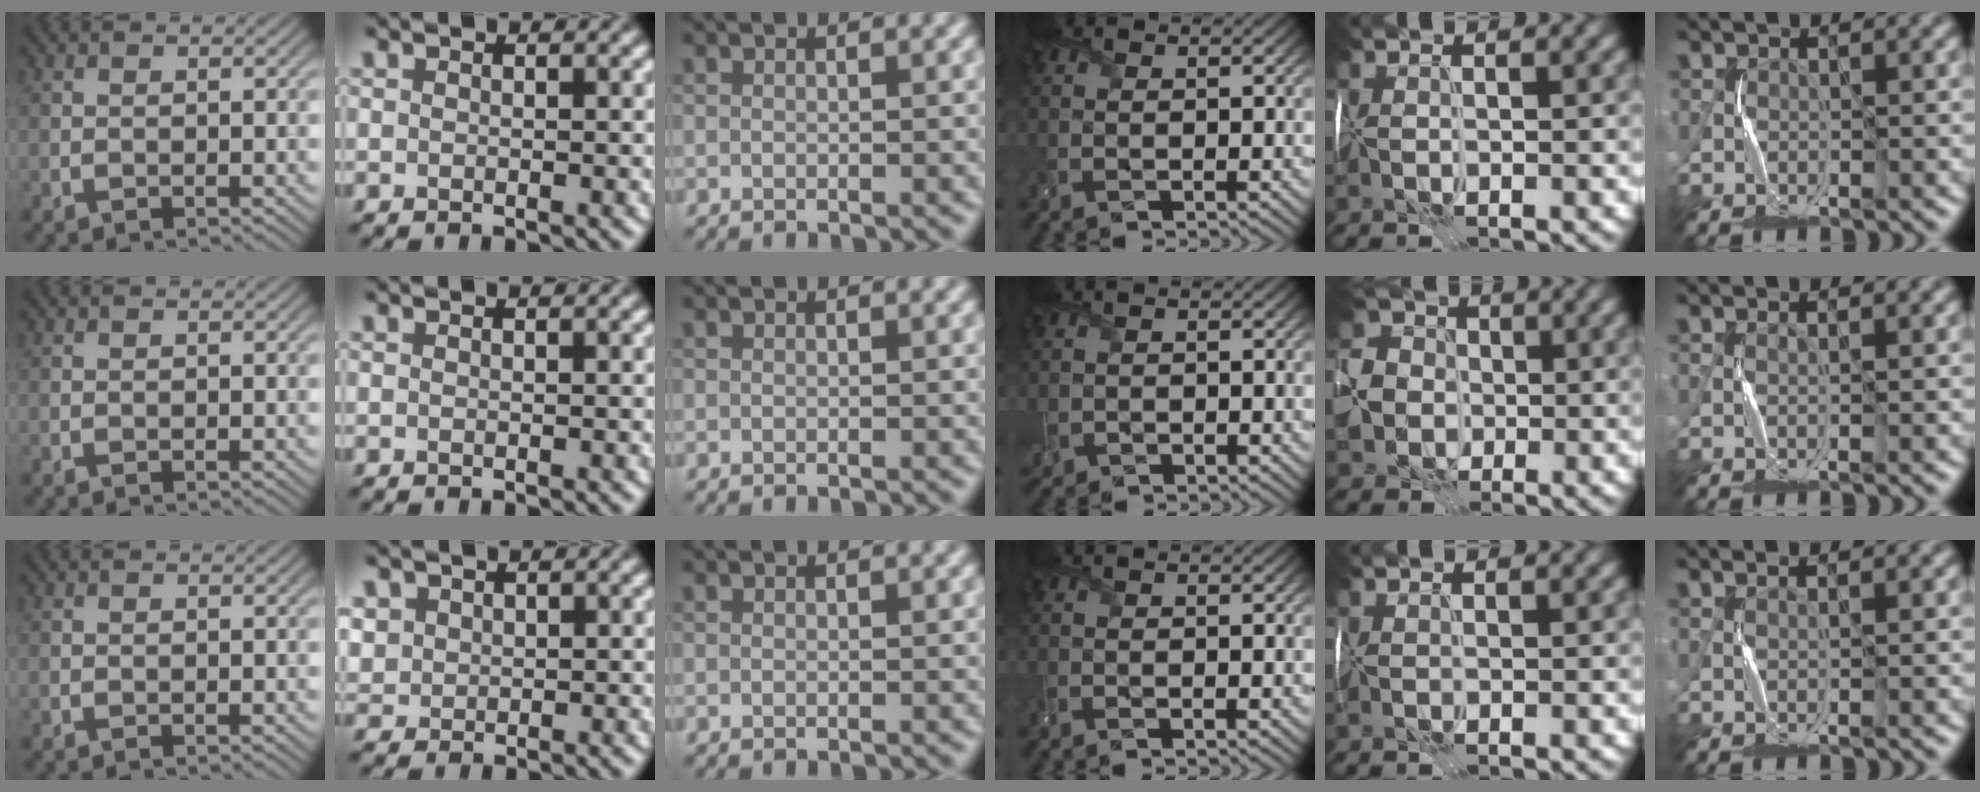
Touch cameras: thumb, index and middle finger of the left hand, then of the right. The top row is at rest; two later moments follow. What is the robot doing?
{"motion": "wrap", "object": "felt sheet"}